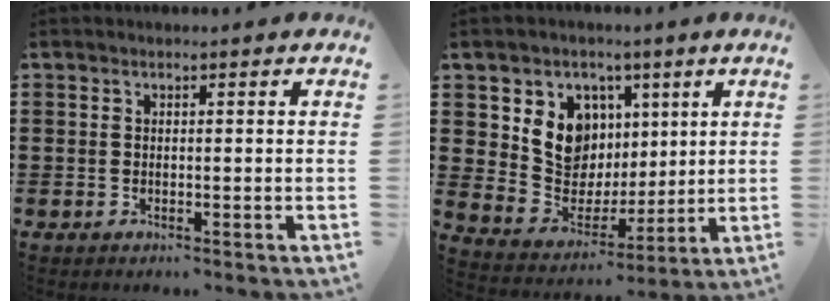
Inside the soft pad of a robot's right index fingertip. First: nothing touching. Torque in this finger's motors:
{"motor_torque": [1.17, 0.60, 0.48, 0.17]}